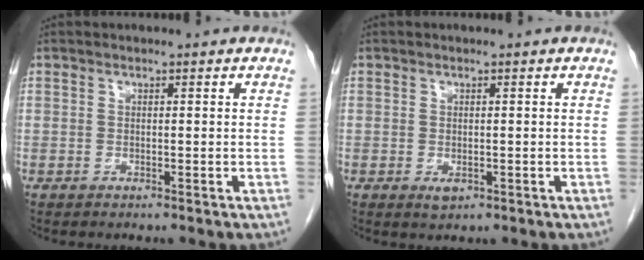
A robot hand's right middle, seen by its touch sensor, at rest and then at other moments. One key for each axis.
{"total": 1.4, "fx": -0.4, "fy": 0.8, "fz": 1.0, "tx": -0.015, "ty": -0.002, "tz": 0.000}